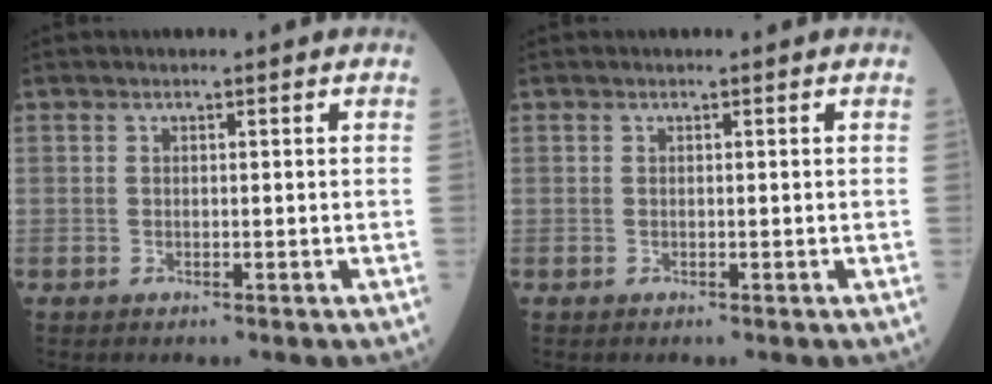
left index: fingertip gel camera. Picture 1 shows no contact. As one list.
[{"total": 0.0}]